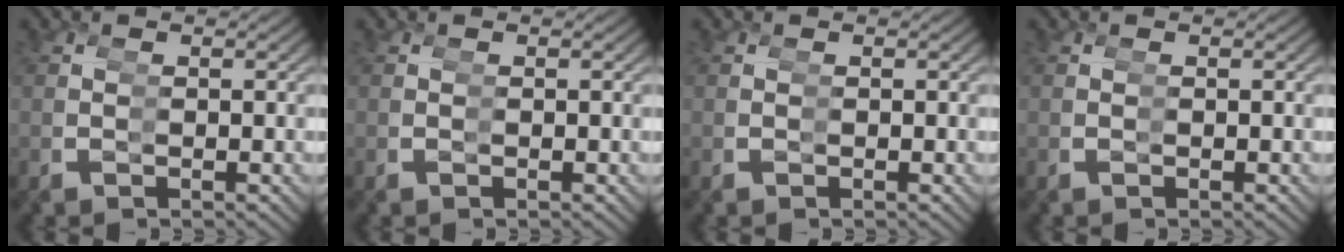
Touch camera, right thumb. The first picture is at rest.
{"total": 0.0}
{"total": 0.0}
{"total": 0.0}